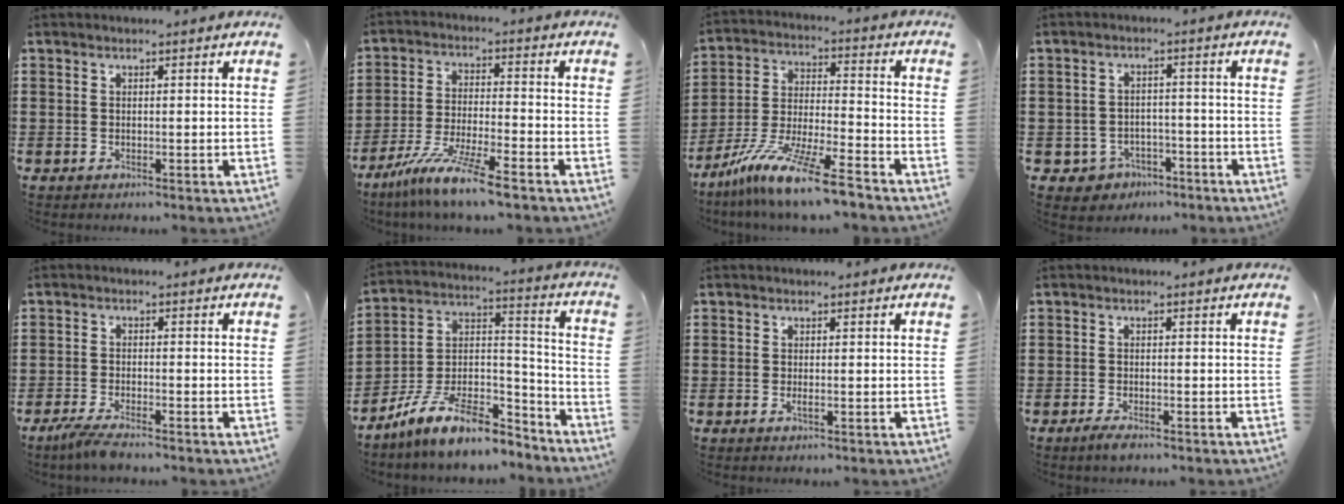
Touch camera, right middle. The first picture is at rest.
{"total": 9.0, "force": [-7.3, -0.3, 5.2], "torque": [-0.104, -0.010, -0.142]}
{"total": 11.9, "force": [-9.7, -0.1, 6.8], "torque": [-0.141, 0.006, -0.192]}
{"total": 3.1, "force": [-2.5, 1.7, 0.2], "torque": [-0.013, 0.005, -0.055]}
{"total": 2.9, "force": [-2.4, 0.0, 1.6], "torque": [-0.044, -0.009, -0.048]}
{"total": 11.2, "force": [-9.1, 2.7, 6.0], "torque": [-0.119, 0.021, -0.180]}
{"total": 0.6, "force": [-0.1, 0.1, 0.6], "torque": [-0.013, -0.004, -0.002]}
{"total": 1.6, "force": [-1.0, 0.3, 1.2], "torque": [-0.030, -0.007, -0.020]}